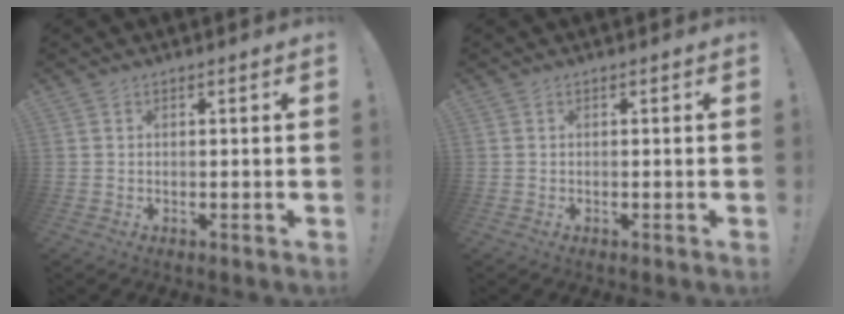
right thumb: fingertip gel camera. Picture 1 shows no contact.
{"total": 0.0}